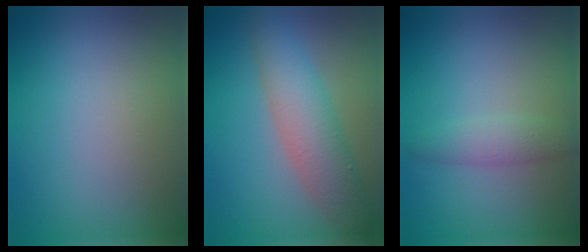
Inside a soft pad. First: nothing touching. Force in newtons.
{"total": 4.6, "press": 4.6, "slide": 0.0}
{"total": 2.0, "press": 2.0, "slide": 0.1}